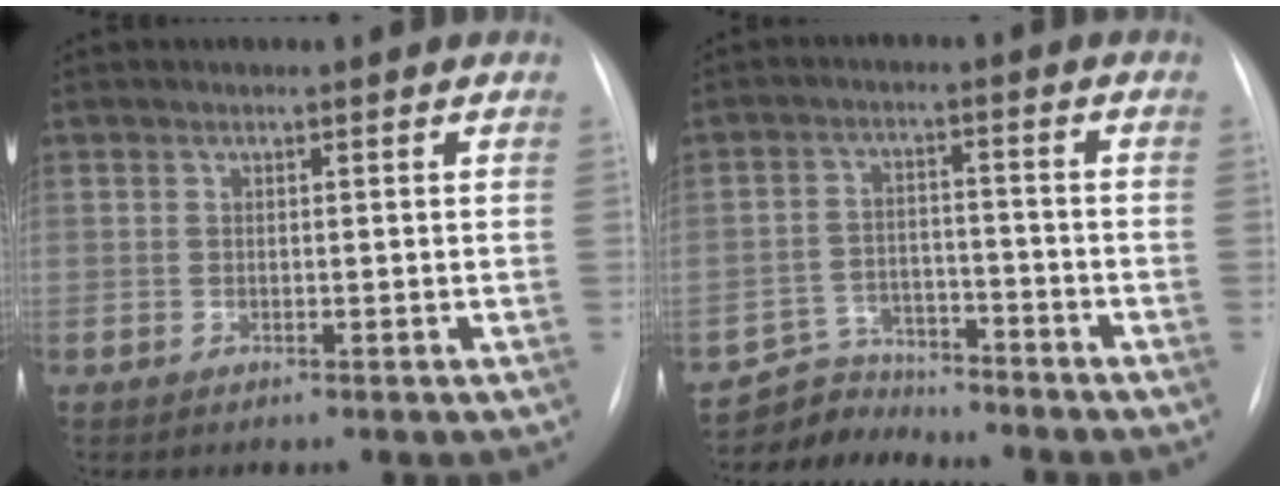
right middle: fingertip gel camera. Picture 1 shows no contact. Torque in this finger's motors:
{"motor_torque": [0.23, -0.28, -0.04, -0.04]}